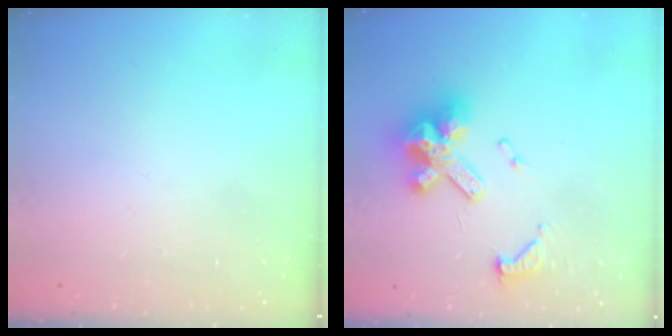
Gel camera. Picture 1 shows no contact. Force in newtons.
{"total": 14.9, "press": 14.8, "slide": 1.6}